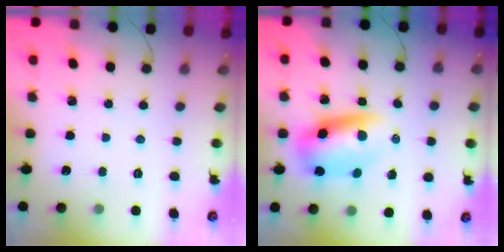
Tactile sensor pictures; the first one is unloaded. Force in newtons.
{"total": 8.0, "press": 7.7, "slide": 2.2}